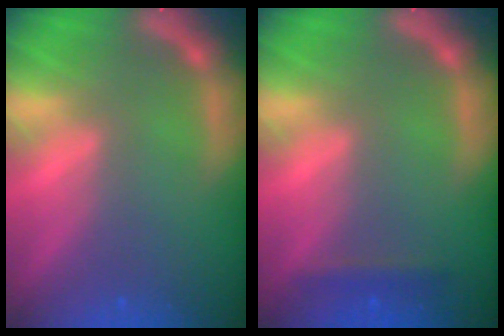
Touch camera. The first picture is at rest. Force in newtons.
{"total": 1.4}